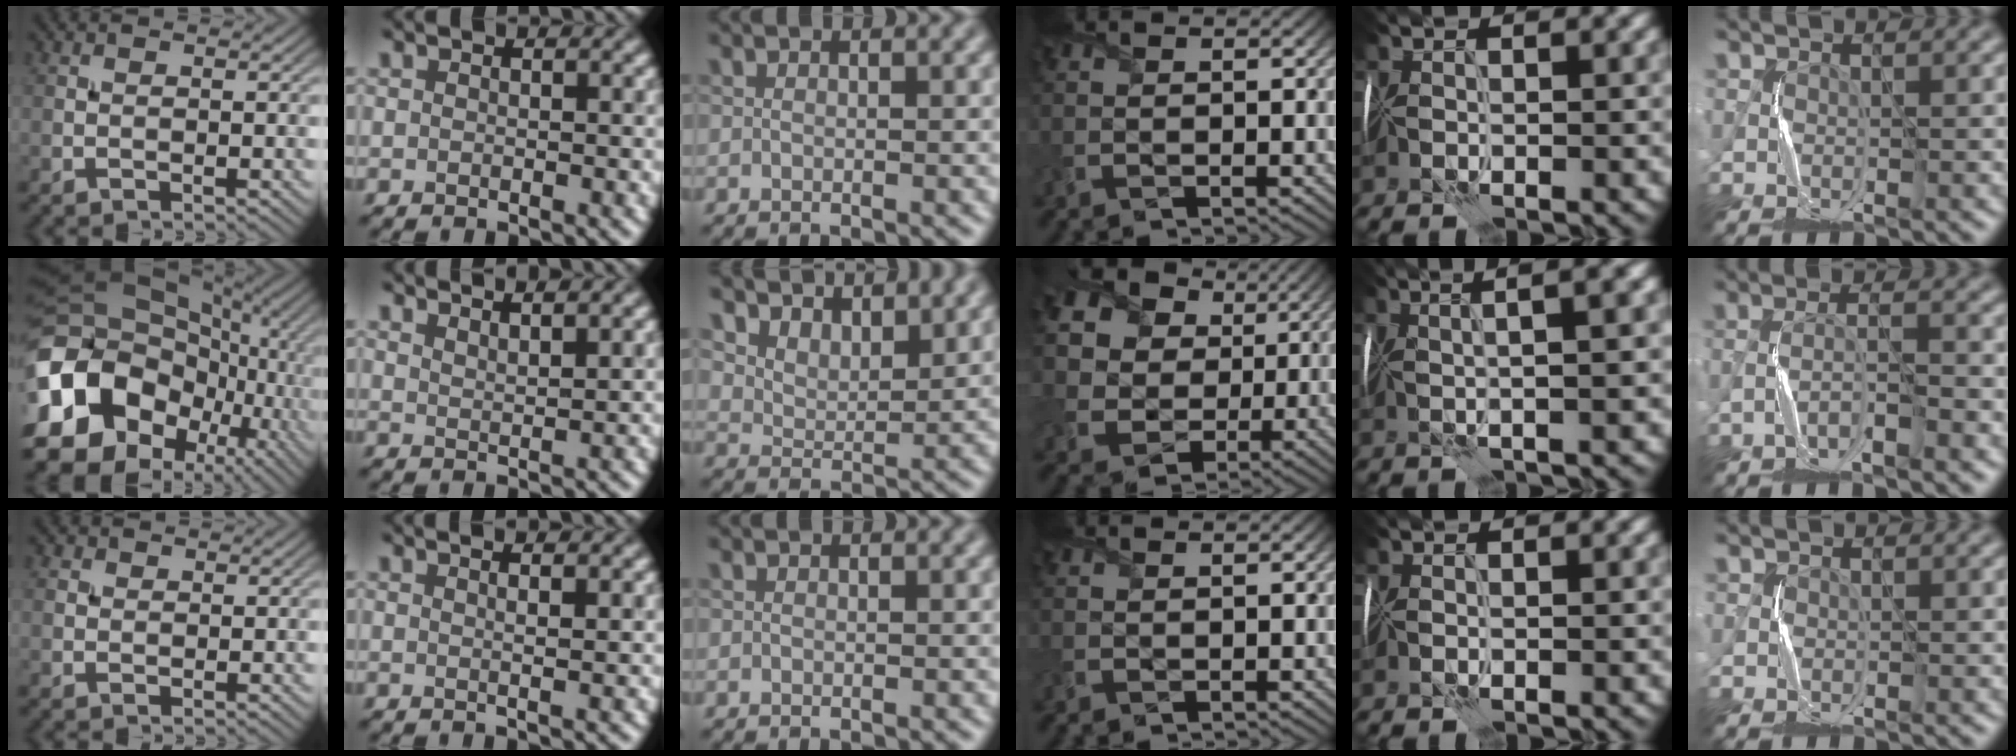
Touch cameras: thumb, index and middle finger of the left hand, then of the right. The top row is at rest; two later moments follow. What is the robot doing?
{"motion": "fold", "object": "memory foam"}